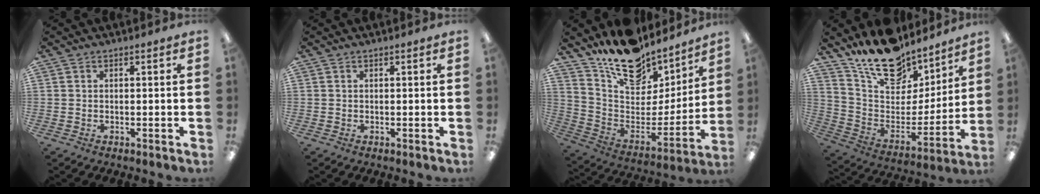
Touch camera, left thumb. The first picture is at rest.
{"total": 0.0}
{"total": 17.4, "force": [14.5, 8.1, 5.3], "torque": [-0.100, -0.118, 0.260]}
{"total": 19.4, "force": [15.9, 9.0, 6.6], "torque": [-0.123, -0.118, 0.285]}